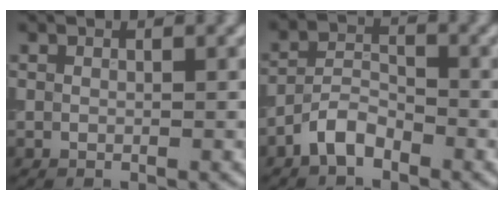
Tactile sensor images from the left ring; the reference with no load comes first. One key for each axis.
{"total": 3.1, "fx": -2.2, "fy": 1.4, "fz": 1.7, "tx": -0.031, "ty": 0.011, "tz": -0.050}